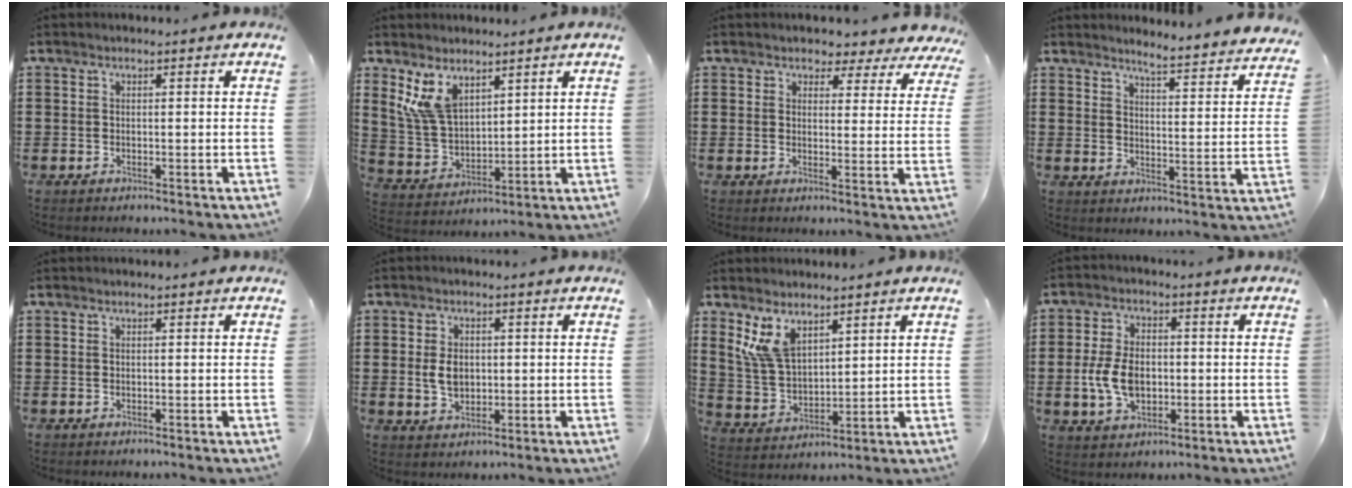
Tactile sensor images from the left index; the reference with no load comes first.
{"total": 7.4, "force": [4.6, 3.9, 4.3], "torque": [-0.115, -0.009, 0.086]}
{"total": 2.5, "force": [2.3, 1.1, -0.1], "torque": [0.001, -0.015, 0.035]}
{"total": 3.4, "force": [3.2, -1.0, 0.3], "torque": [-0.015, -0.037, 0.048]}
{"total": 0.0}
{"total": 4.5, "force": [0.2, 3.0, 3.4], "torque": [-0.070, 0.003, -0.002]}
{"total": 6.9, "force": [4.4, 3.6, 4.0], "torque": [-0.108, -0.008, 0.082]}
{"total": 7.3, "force": [-0.9, 4.7, 5.6], "torque": [-0.130, 0.006, -0.021]}